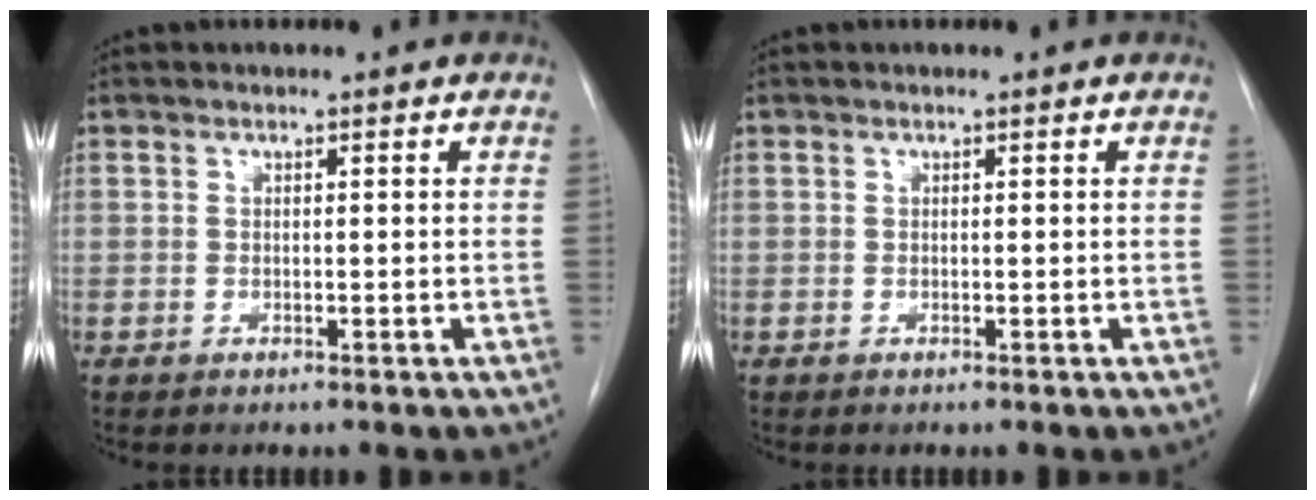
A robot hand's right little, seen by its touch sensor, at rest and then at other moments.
{"total": 0.0}